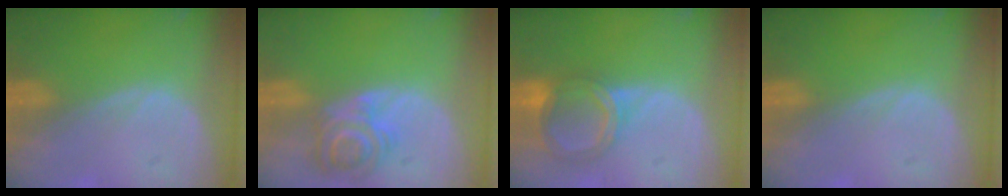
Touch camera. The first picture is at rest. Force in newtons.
{"total": 5.6, "press": 5.6, "slide": 0.5}
{"total": 6.4, "press": 5.7, "slide": 3.0}
{"total": 0.0}